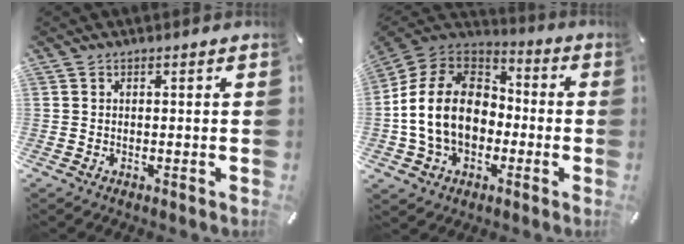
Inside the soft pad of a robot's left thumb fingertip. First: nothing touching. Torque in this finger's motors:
{"motor_torque": [0.89, 2.69, 2.31, 0.45, 0.69]}